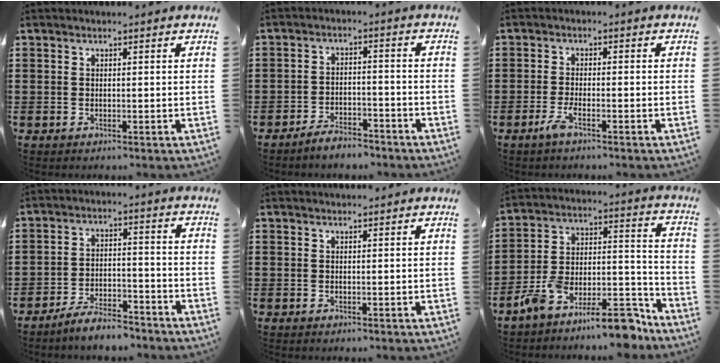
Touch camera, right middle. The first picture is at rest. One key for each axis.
{"total": 3.6, "fx": -3.5, "fy": 0.6, "fz": 0.7, "tx": -0.014, "ty": 0.010, "tz": -0.070}
{"total": 2.5, "fx": -1.4, "fy": 0.2, "fz": 2.1, "tx": -0.052, "ty": -0.008, "tz": -0.029}
{"total": 5.0, "fx": -4.8, "fy": 0.6, "fz": 1.5, "tx": -0.031, "ty": 0.005, "tz": -0.095}
{"total": 1.1, "fx": 1.1, "fy": 0.1, "fz": 0.0, "tx": -0.003, "ty": 0.001, "tz": 0.020}
{"total": 11.8, "fx": -10.4, "fy": 2.7, "fz": 5.0, "tx": -0.068, "ty": 0.045, "tz": -0.195}